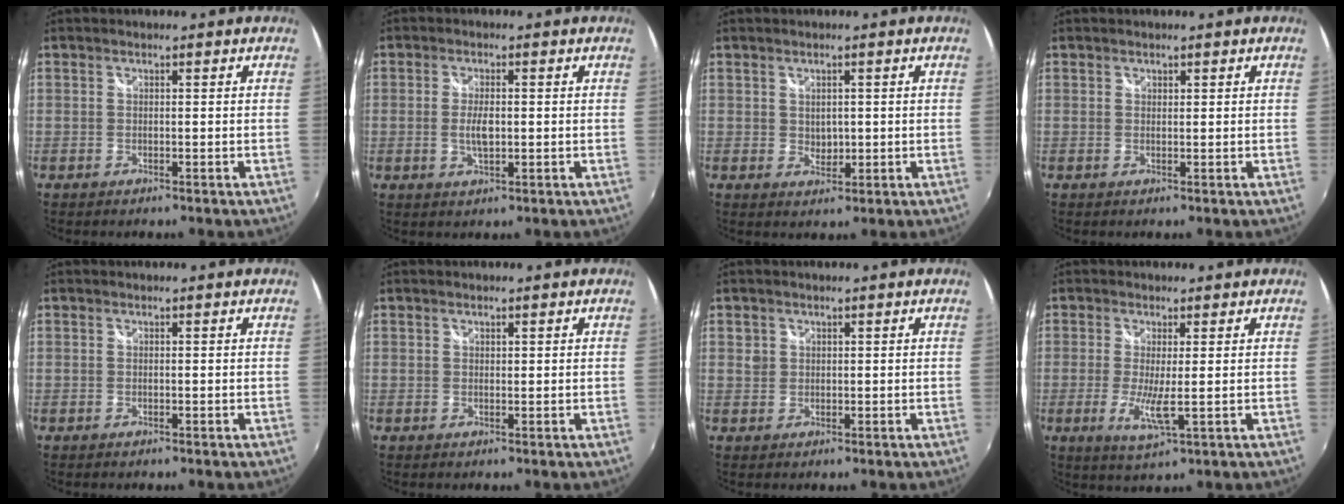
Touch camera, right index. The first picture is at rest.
{"total": 3.5, "force": [-0.2, 1.4, 3.2], "torque": [-0.059, -0.001, 0.000]}
{"total": 2.1, "force": [0.5, 1.8, 1.0], "torque": [-0.014, 0.003, 0.013]}
{"total": 0.5, "force": [0.4, 0.4, 0.0], "torque": [0.001, 0.001, 0.006]}
{"total": 0.0}
{"total": 0.6, "force": [0.5, 0.4, 0.2], "torque": [-0.002, 0.002, 0.008]}
{"total": 1.5, "force": [0.3, 1.4, 0.1], "torque": [-0.002, 0.002, 0.002]}
{"total": 4.9, "force": [-0.5, 0.5, 4.9], "torque": [-0.103, -0.011, -0.010]}